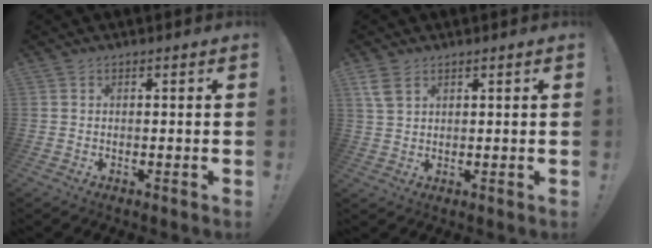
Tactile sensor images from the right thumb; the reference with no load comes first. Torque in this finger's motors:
{"motor_torque": [0.00, 0.00, 0.00, 0.00, 0.00]}